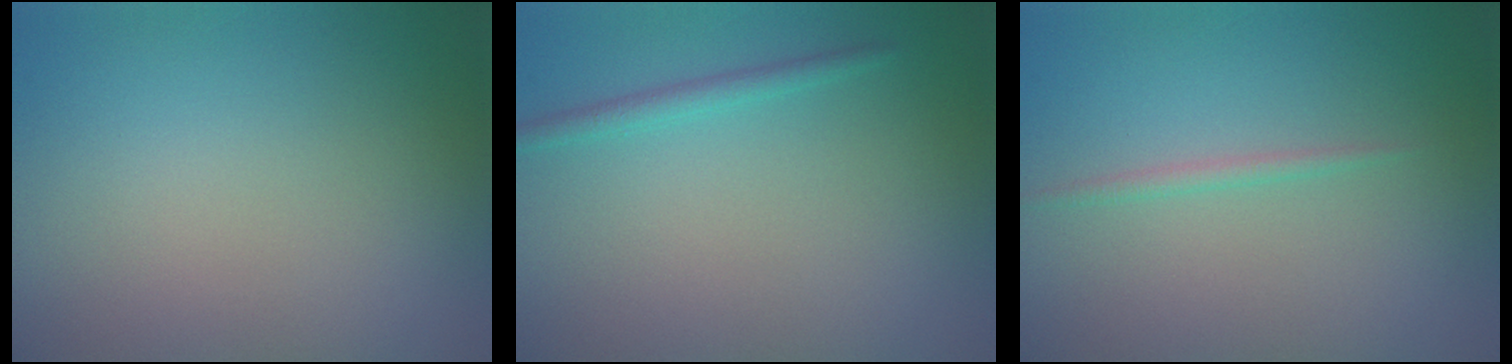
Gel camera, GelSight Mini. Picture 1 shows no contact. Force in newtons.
{"total": 1.3, "press": 1.3, "slide": 0.1}
{"total": 0.8, "press": 0.8, "slide": 0.0}